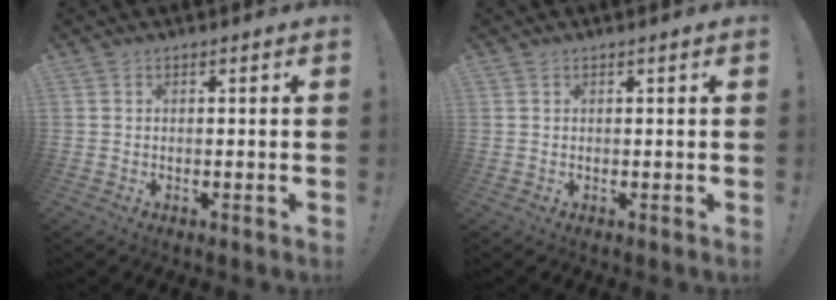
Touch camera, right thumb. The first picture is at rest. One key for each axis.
{"total": 0.6, "fx": 0.2, "fy": -0.2, "fz": 0.6, "tx": -0.006, "ty": -0.002, "tz": 0.002}